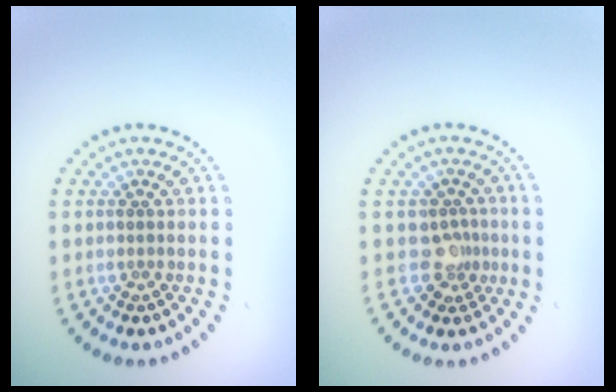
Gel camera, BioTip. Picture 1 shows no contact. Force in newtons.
{"total": 2.1, "press": 1.6, "slide": 1.3}